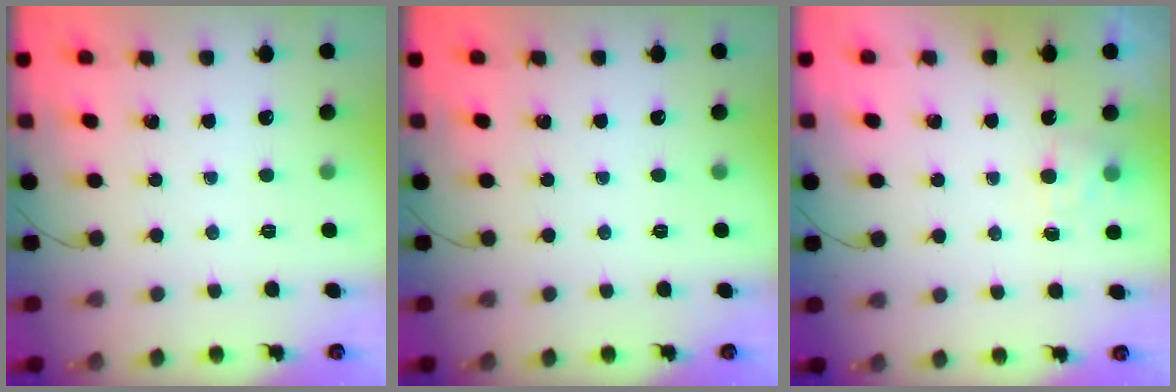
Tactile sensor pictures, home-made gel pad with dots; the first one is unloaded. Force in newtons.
{"total": 0.0}
{"total": 4.7, "press": 4.6, "slide": 1.2}